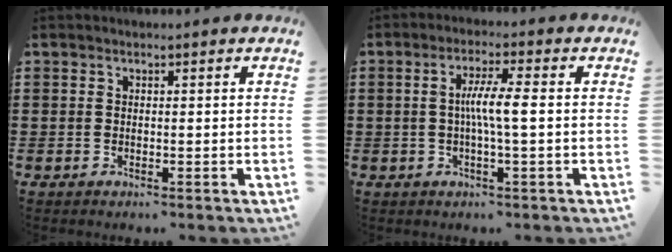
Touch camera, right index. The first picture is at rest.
{"total": 5.2, "force": [-0.3, 0.2, 5.2], "torque": [-0.093, -0.002, -0.010]}